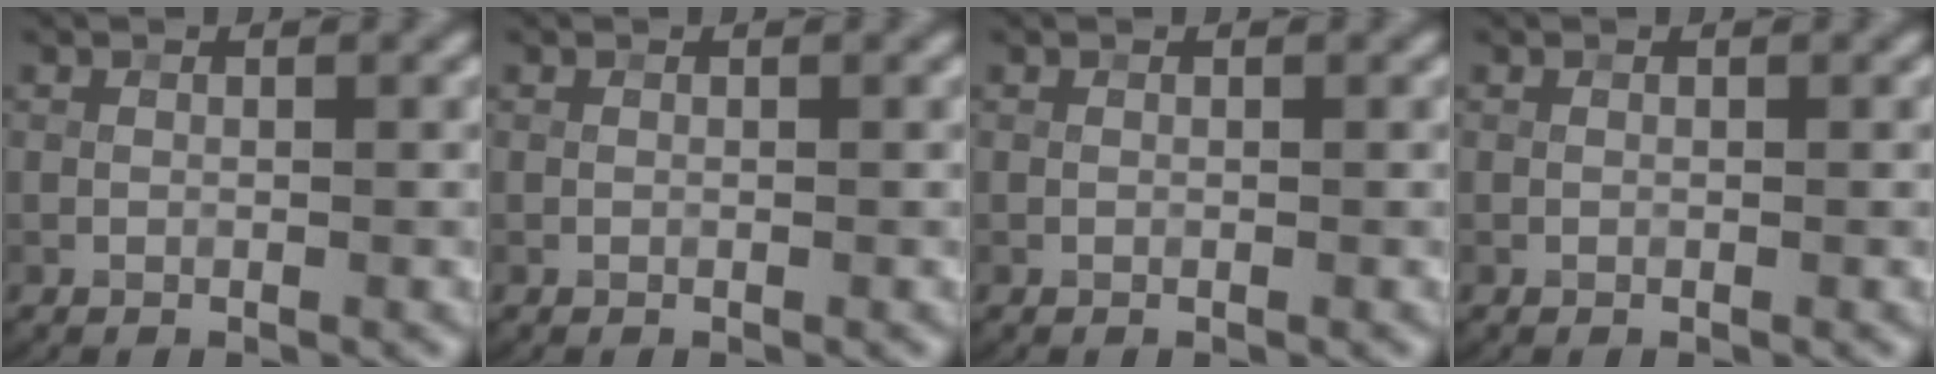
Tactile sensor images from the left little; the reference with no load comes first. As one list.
[{"total": 0.0}, {"total": 0.0}, {"total": 0.0}]